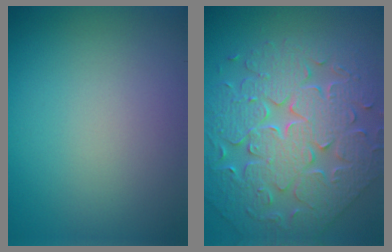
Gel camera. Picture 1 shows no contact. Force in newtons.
{"total": 8.1, "press": 6.8, "slide": 4.4}